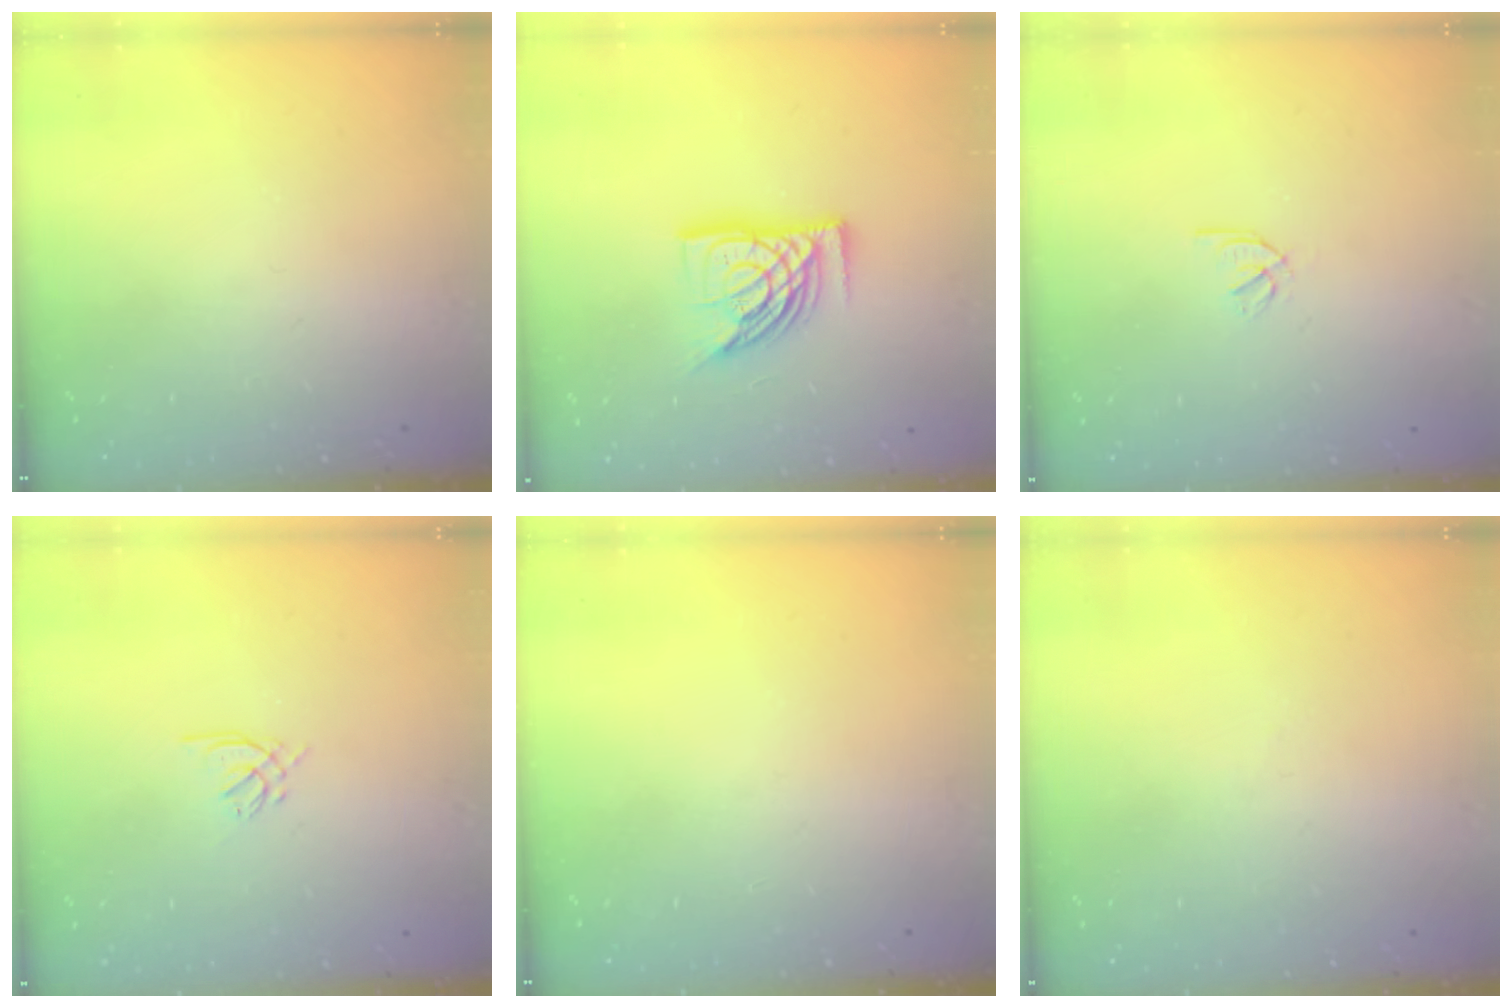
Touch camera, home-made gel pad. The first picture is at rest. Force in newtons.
{"total": 14.1, "press": 14.0, "slide": 1.8}
{"total": 1.9, "press": 1.9, "slide": 0.3}
{"total": 1.2, "press": 1.0, "slide": 0.5}
{"total": 0.0}
{"total": 1.8, "press": 1.6, "slide": 0.6}